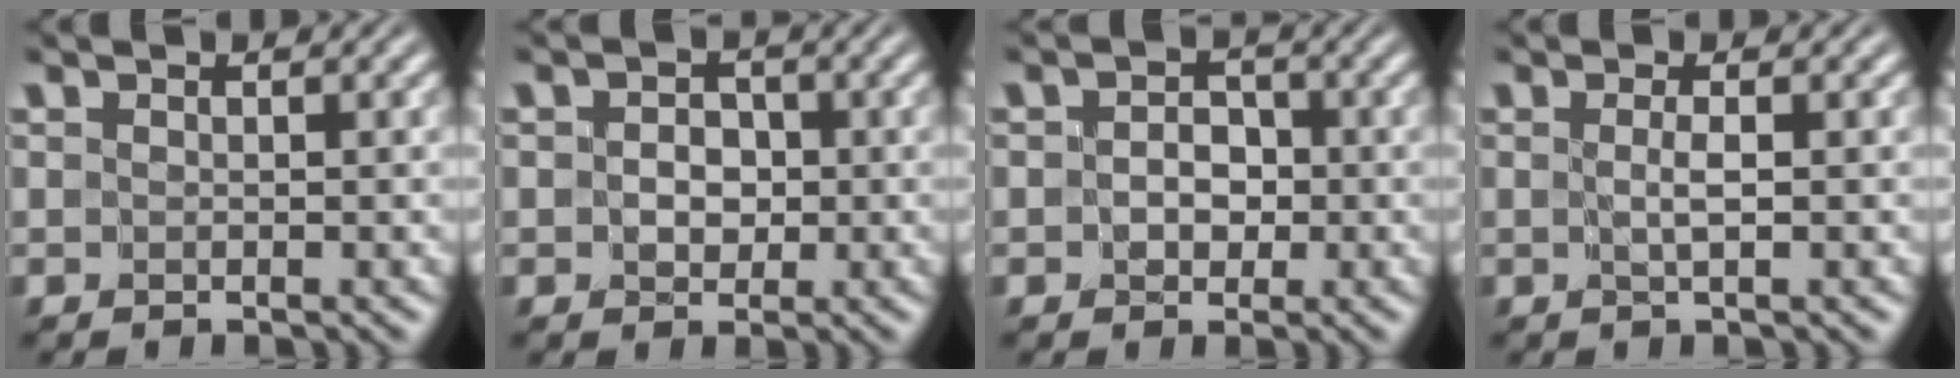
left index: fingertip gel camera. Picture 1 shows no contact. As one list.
[{"total": 2.2, "force": [-0.1, 1.8, 1.3], "torque": [-0.014, -0.001, -0.008]}, {"total": 2.3, "force": [-0.3, 1.9, 1.3], "torque": [-0.009, -0.003, -0.013]}, {"total": 1.0, "force": [-0.1, -0.1, 1.0], "torque": [-0.019, -0.001, -0.003]}]